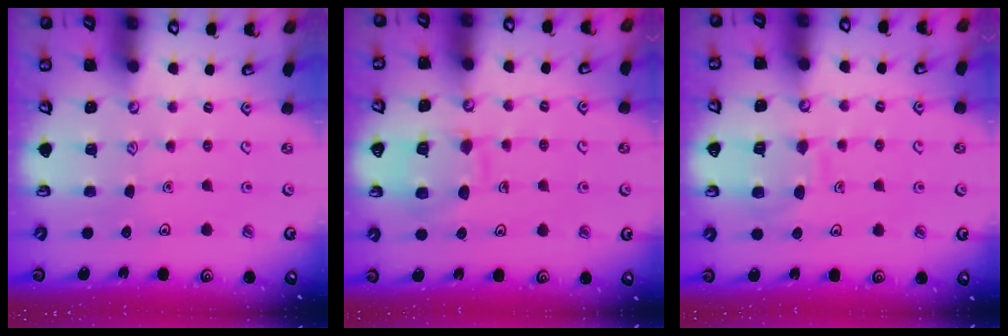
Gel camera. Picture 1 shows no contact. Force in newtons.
{"total": 11.6, "press": 11.6, "slide": 1.1}
{"total": 9.0, "press": 8.9, "slide": 0.9}